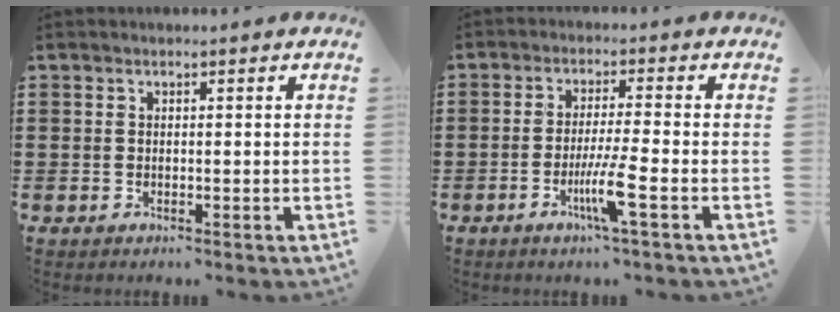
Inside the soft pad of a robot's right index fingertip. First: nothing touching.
{"total": 6.1, "force": [-2.5, -0.4, 5.6], "torque": [-0.105, -0.019, -0.046]}